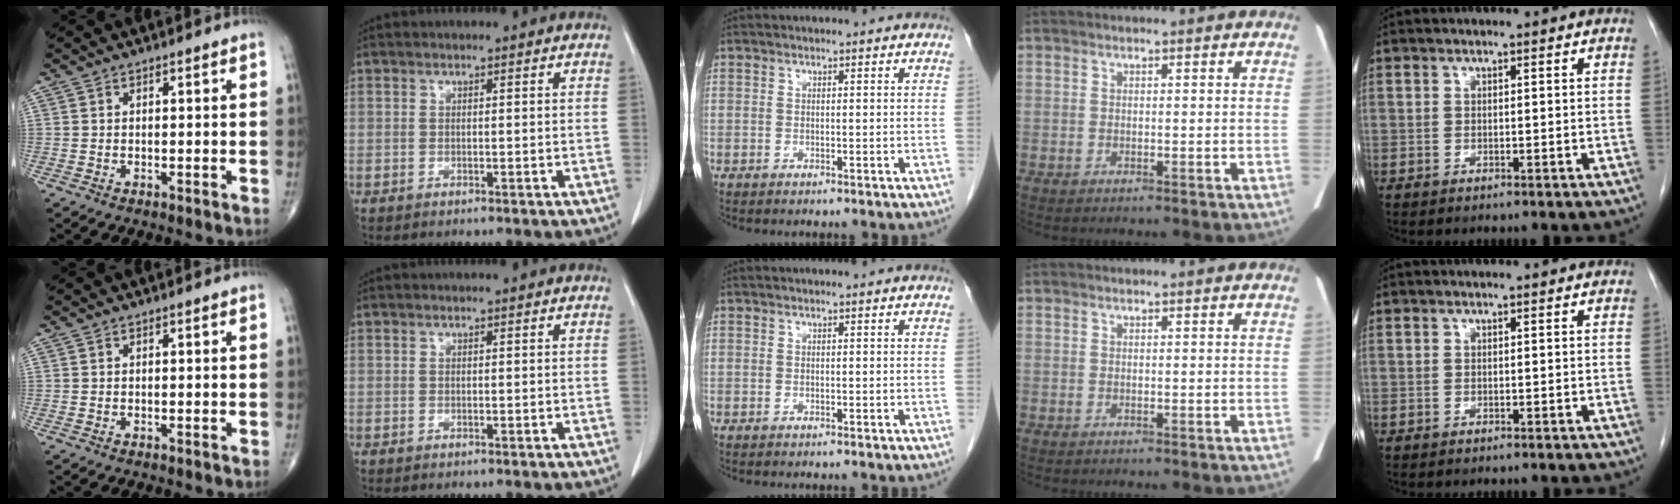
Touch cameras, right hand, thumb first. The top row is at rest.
{}